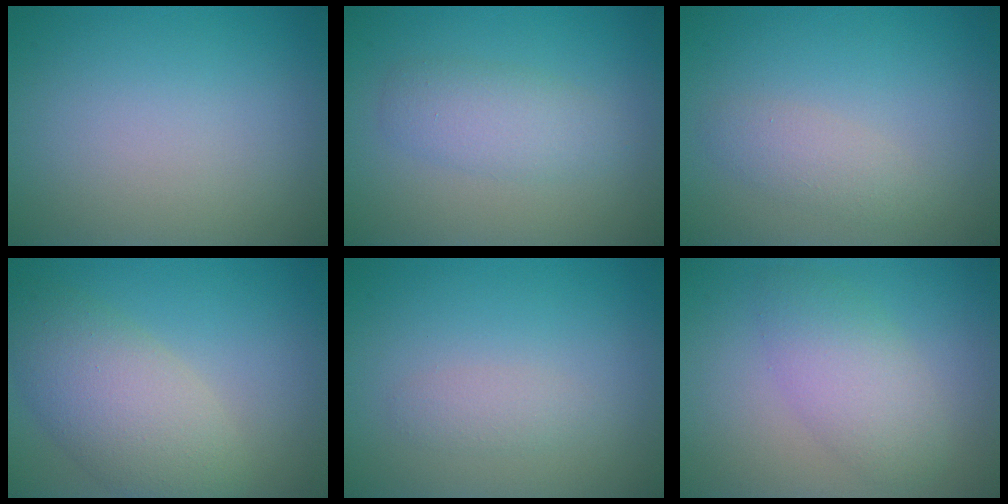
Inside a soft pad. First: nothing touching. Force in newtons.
{"total": 2.9, "press": 2.9, "slide": 0.1}
{"total": 1.8, "press": 1.8, "slide": 0.2}
{"total": 6.4, "press": 6.4, "slide": 0.6}
{"total": 1.3, "press": 1.3, "slide": 0.0}
{"total": 3.9, "press": 3.9, "slide": 0.1}